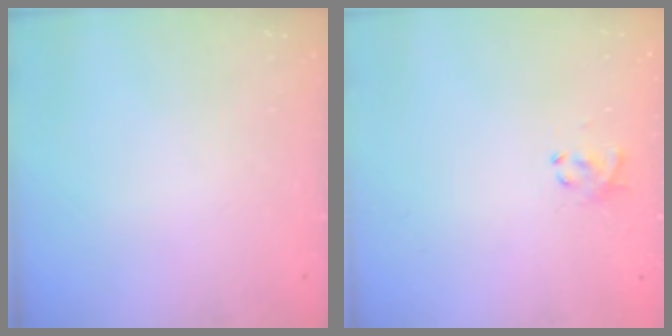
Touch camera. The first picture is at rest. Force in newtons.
{"total": 2.9, "press": 2.8, "slide": 0.9}